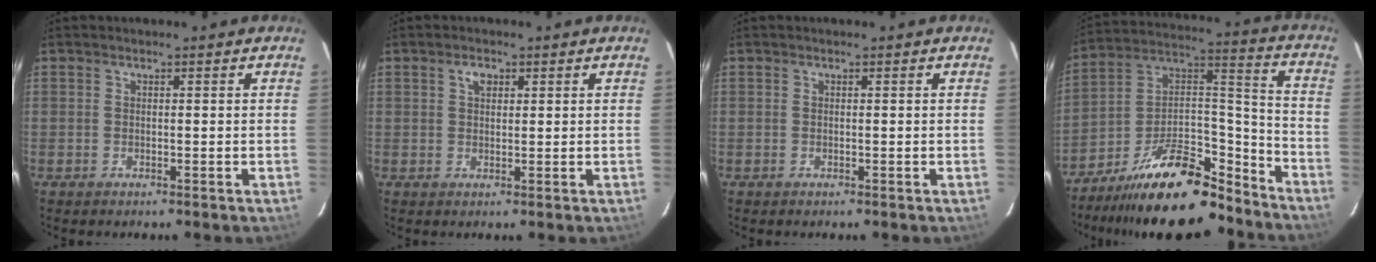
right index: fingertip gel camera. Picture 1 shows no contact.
{"total": 2.2, "force": [1.0, 1.4, 1.3], "torque": [-0.022, 0.008, 0.017]}
{"total": 0.0}
{"total": 21.7, "force": [-16.7, 7.4, 11.8], "torque": [-0.204, 0.032, -0.261]}